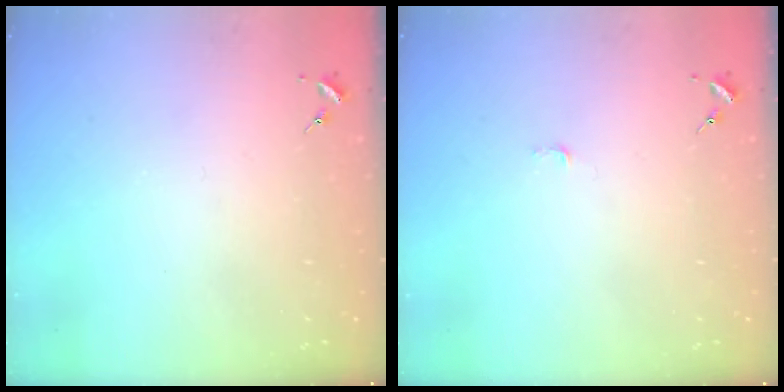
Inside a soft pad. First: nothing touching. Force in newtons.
{"total": 2.7, "press": 2.7, "slide": 0.3}